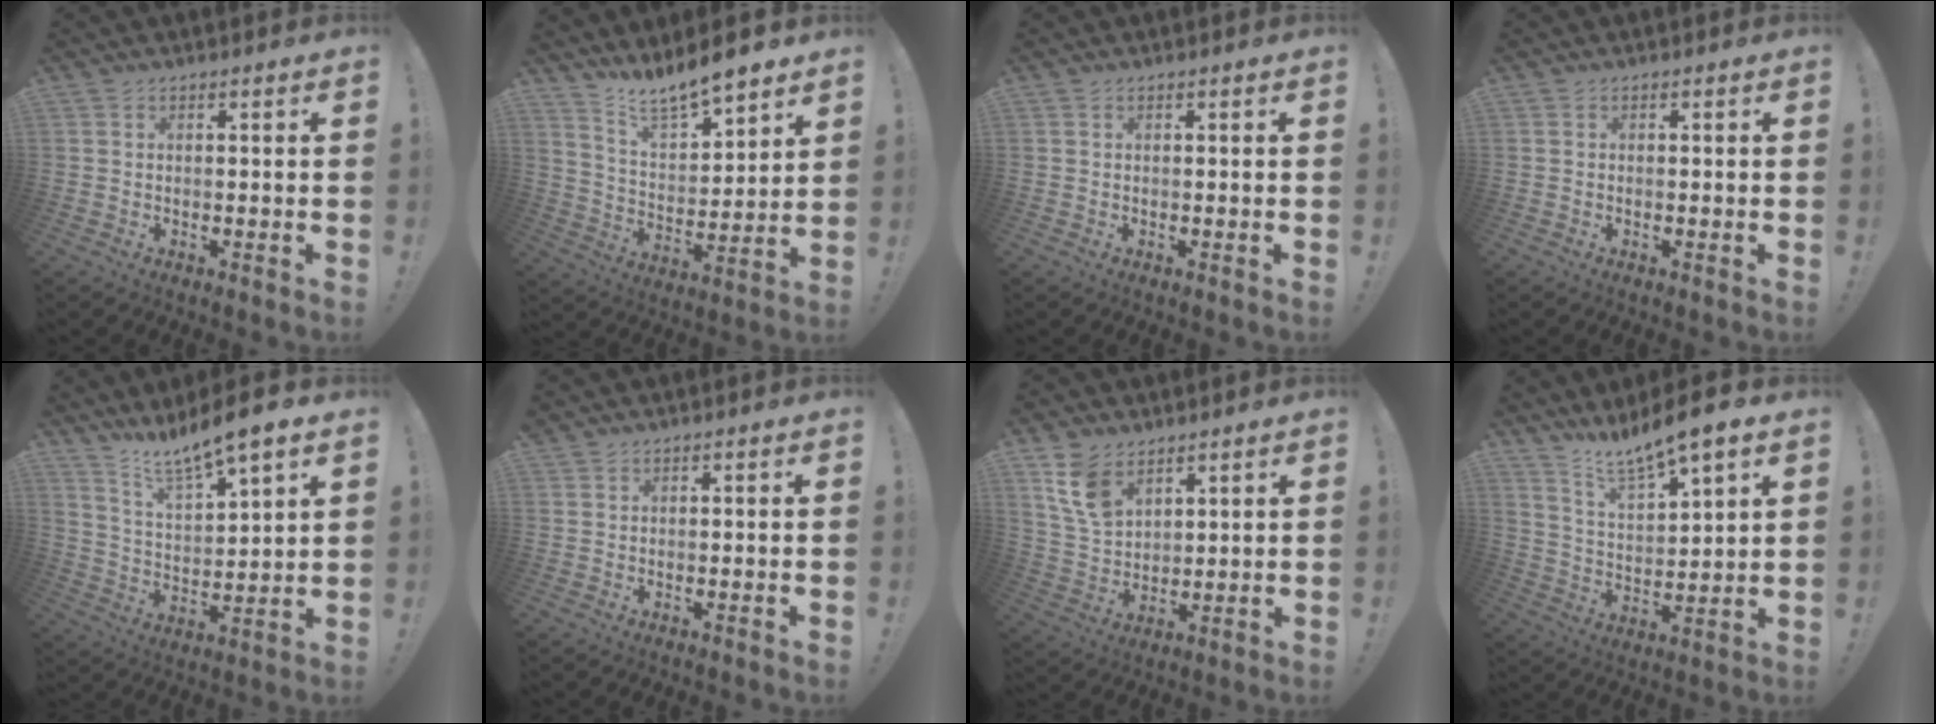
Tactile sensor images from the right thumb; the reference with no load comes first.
{"total": 10.7, "force": [10.2, 1.6, 2.6], "torque": [-0.061, -0.091, 0.187]}
{"total": 0.0}
{"total": 0.0}
{"total": 10.2, "force": [9.2, 0.7, 4.3], "torque": [-0.094, -0.073, 0.159]}
{"total": 0.5, "force": [0.5, 0.2, 0.1], "torque": [0.001, -0.002, 0.009]}
{"total": 10.4, "force": [6.4, 6.3, 5.2], "torque": [-0.094, -0.025, 0.127]}
{"total": 10.3, "force": [9.3, 1.0, 4.4], "torque": [-0.096, -0.071, 0.162]}